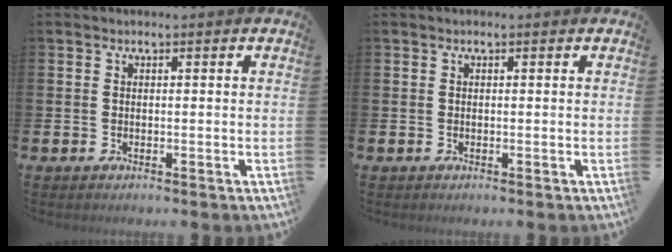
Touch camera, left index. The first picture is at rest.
{"total": 0.0}